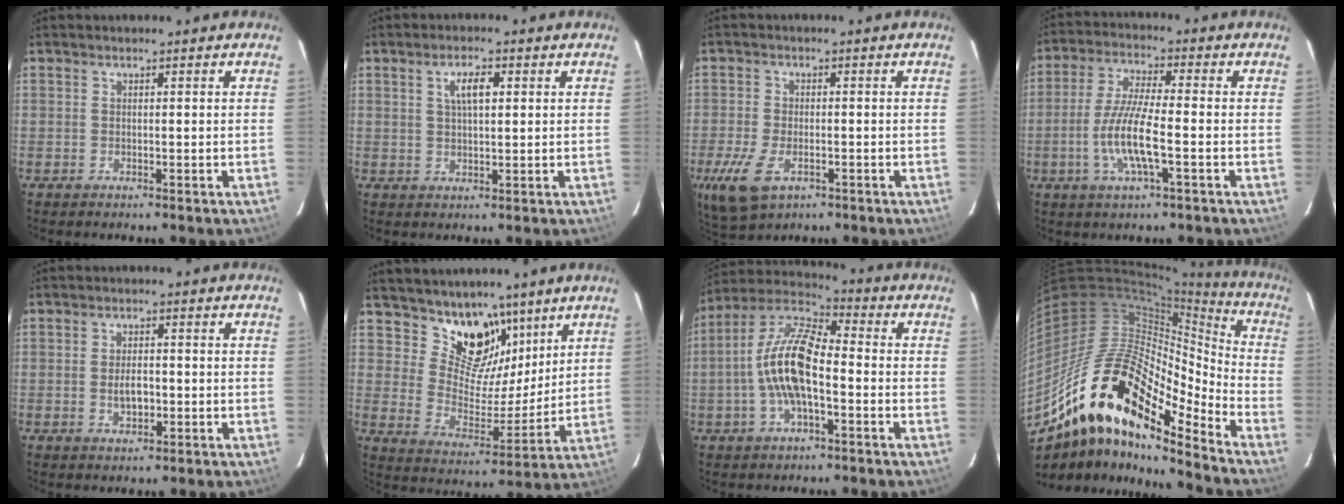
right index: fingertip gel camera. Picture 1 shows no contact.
{"total": 4.2, "force": [1.4, 1.5, 3.7], "torque": [-0.068, 0.008, 0.027]}
{"total": 9.7, "force": [-4.4, 5.2, 6.8], "torque": [-0.167, -0.027, -0.078]}
{"total": 10.0, "force": [-2.9, 1.2, 9.5], "torque": [-0.194, -0.005, -0.057]}
{"total": 3.9, "force": [-0.8, 1.7, 3.4], "torque": [-0.065, -0.001, -0.010]}
{"total": 12.7, "force": [8.6, 7.7, 5.2], "torque": [-0.088, -0.015, 0.154]}
{"total": 13.0, "force": [-2.7, 4.8, 11.8], "torque": [-0.239, 0.009, -0.056]}
{"total": 24.0, "force": [-14.9, 7.8, 17.1], "torque": [-0.298, -0.029, -0.288]}